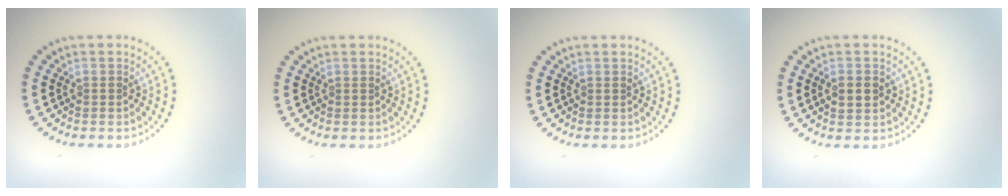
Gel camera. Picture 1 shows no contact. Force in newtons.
{"total": 0.0}
{"total": 0.0}
{"total": 2.5, "press": 2.5, "slide": 0.3}